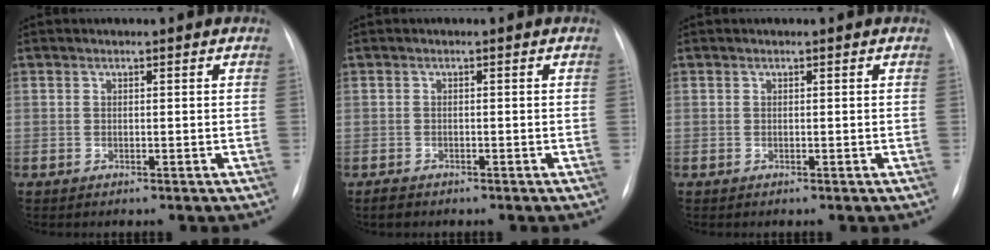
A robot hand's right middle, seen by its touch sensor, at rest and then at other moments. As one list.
[{"total": 1.3, "force": [-1.1, 0.6, 0.5], "torque": [-0.014, -0.001, -0.017]}, {"total": 0.0}]